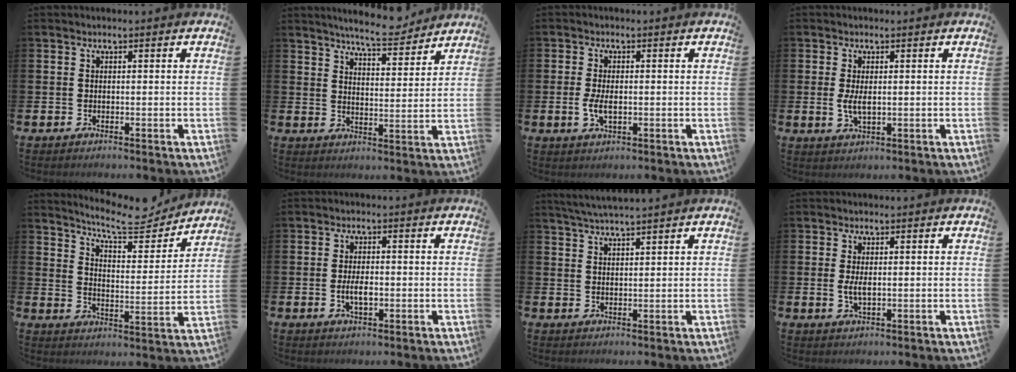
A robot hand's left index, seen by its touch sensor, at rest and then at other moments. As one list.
[{"total": 7.1, "force": [6.9, 0.6, 1.6], "torque": [-0.040, -0.039, 0.123]}, {"total": 3.1, "force": [-0.1, 1.6, 2.7], "torque": [-0.050, 0.004, -0.004]}, {"total": 2.8, "force": [0.3, 1.2, 2.5], "torque": [-0.039, -0.001, 0.001]}, {"total": 8.8, "force": [8.2, 1.8, 2.9], "torque": [-0.066, -0.056, 0.140]}, {"total": 2.9, "force": [-0.3, 1.4, 2.5], "torque": [-0.037, -0.002, -0.008]}, {"total": 3.3, "force": [3.2, -0.4, 0.7], "torque": [-0.025, -0.006, 0.060]}, {"total": 2.2, "force": [0.2, 0.9, 2.0], "torque": [-0.030, -0.003, 0.001]}]